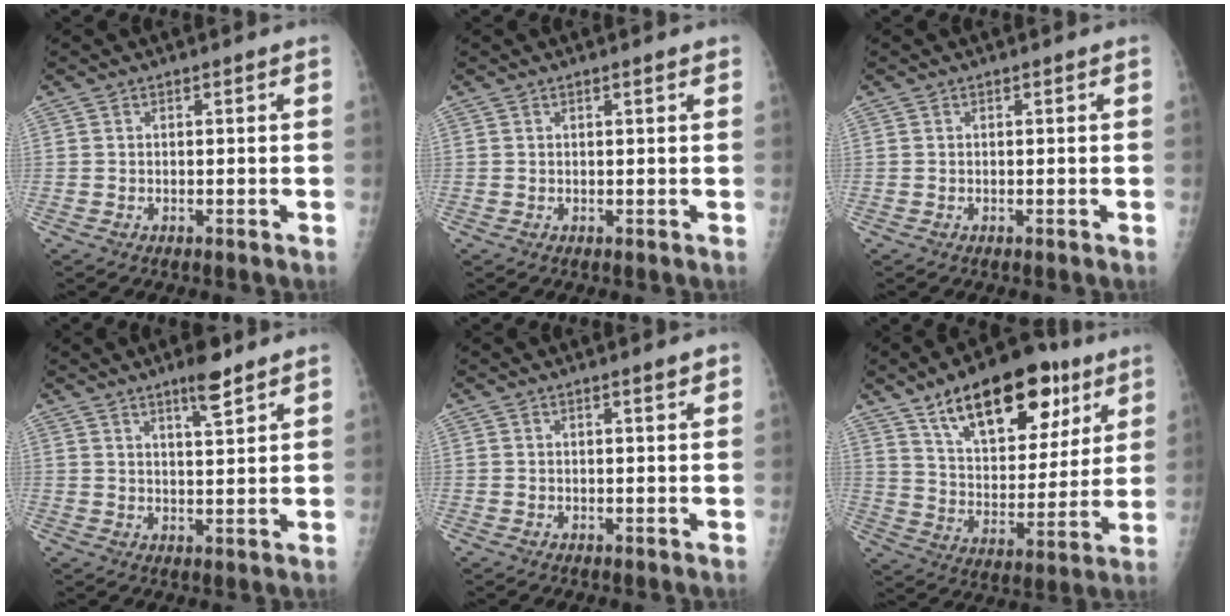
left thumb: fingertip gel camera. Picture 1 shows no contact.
{"total": 1.5, "force": [1.0, 0.1, 1.2], "torque": [-0.016, 0.001, 0.012]}
{"total": 0.0}
{"total": 5.9, "force": [4.2, 1.1, 4.0], "torque": [-0.059, -0.028, 0.066]}
{"total": 1.9, "force": [1.2, 0.1, 1.5], "torque": [-0.021, -0.005, 0.016]}
{"total": 23.1, "force": [13.3, 11.3, 15.1], "torque": [-0.193, -0.041, 0.221]}